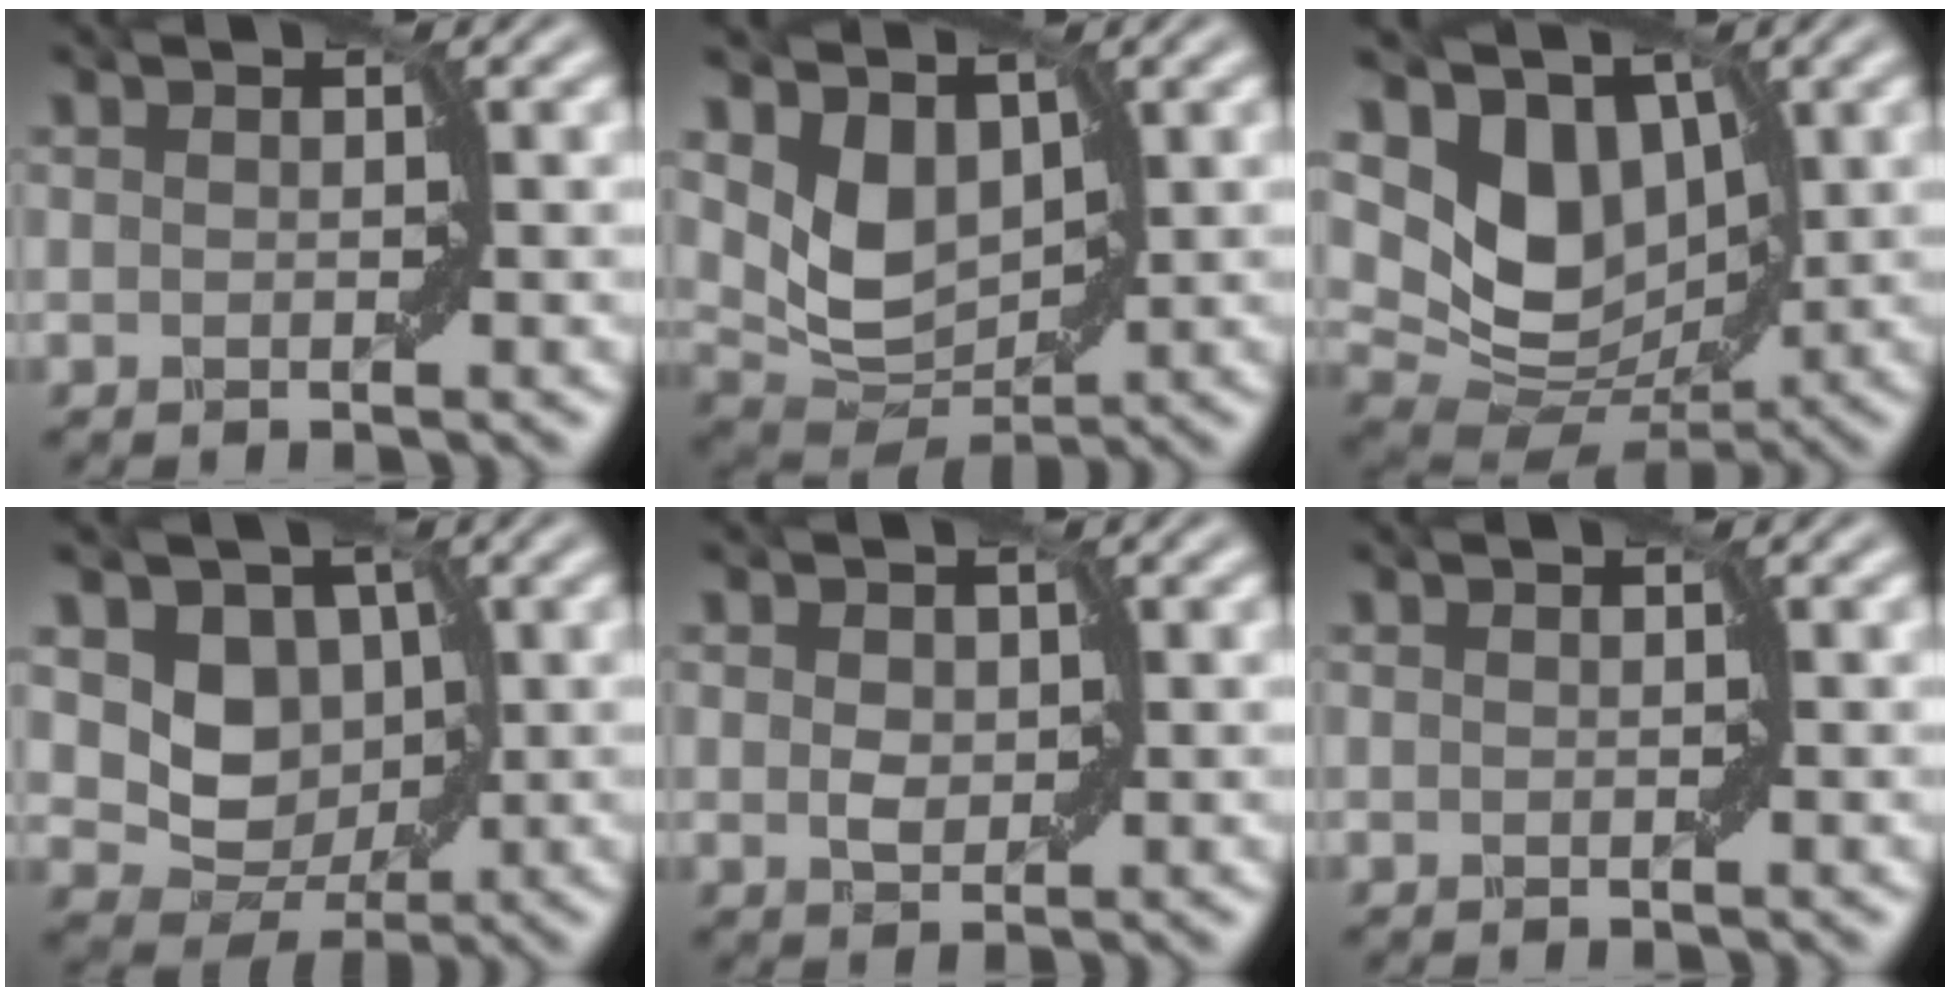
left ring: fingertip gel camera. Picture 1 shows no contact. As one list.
[{"total": 3.6, "force": [1.6, 2.7, 1.8], "torque": [-0.047, -0.015, 0.033]}, {"total": 7.2, "force": [2.6, 5.5, 3.8], "torque": [-0.076, -0.024, 0.047]}, {"total": 4.4, "force": [1.0, 3.7, 2.2], "torque": [-0.034, -0.010, 0.015]}, {"total": 1.4, "force": [0.2, 1.2, 0.7], "torque": [-0.016, -0.002, 0.001]}, {"total": 0.0}]